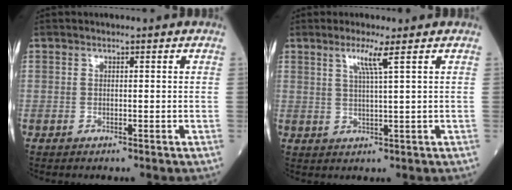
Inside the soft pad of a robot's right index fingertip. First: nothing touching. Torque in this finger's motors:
{"motor_torque": [0.35, 0.29, 0.25, 0.06]}